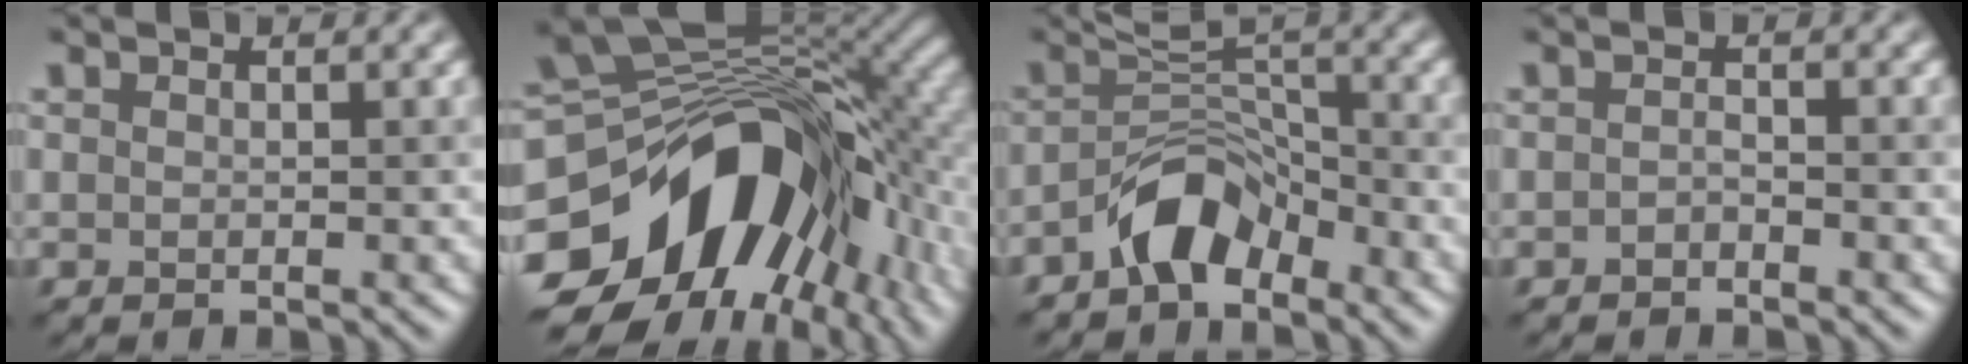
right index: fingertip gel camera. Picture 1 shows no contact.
{"total": 18.0, "force": [-6.2, 11.1, 12.8], "torque": [-0.213, -0.023, -0.087]}
{"total": 4.1, "force": [-2.9, 2.0, 2.2], "torque": [-0.029, 0.015, -0.057]}
{"total": 0.9, "force": [-0.7, 0.3, 0.5], "torque": [-0.012, 0.002, -0.014]}